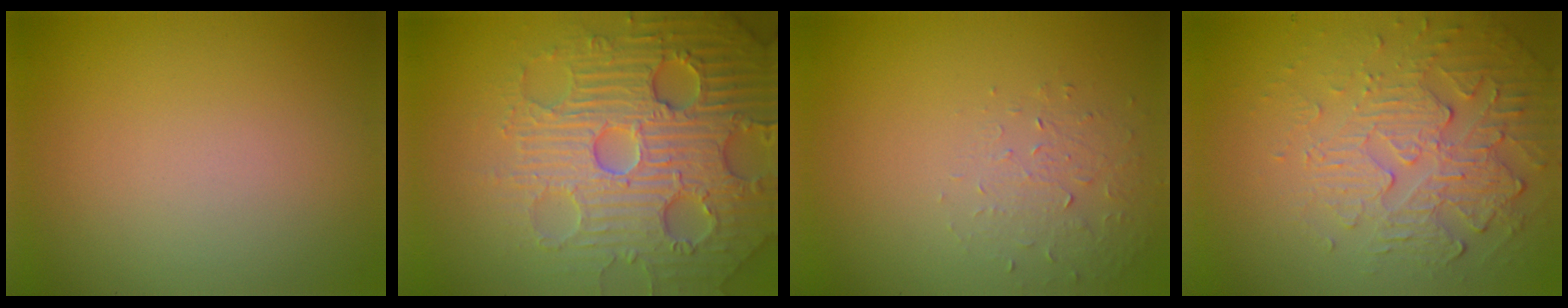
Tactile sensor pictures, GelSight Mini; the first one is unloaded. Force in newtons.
{"total": 7.6, "press": 7.4, "slide": 1.5}
{"total": 1.4, "press": 0.7, "slide": 1.2}
{"total": 6.0, "press": 3.7, "slide": 4.8}